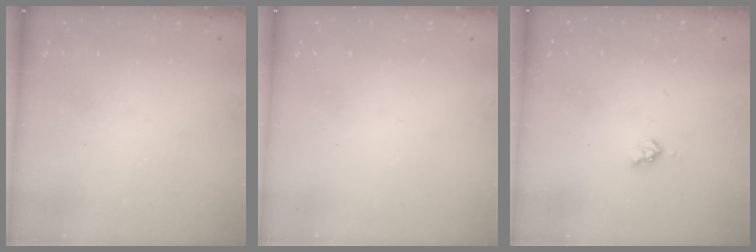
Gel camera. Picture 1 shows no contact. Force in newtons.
{"total": 0.0}
{"total": 2.9, "press": 2.9, "slide": 0.5}